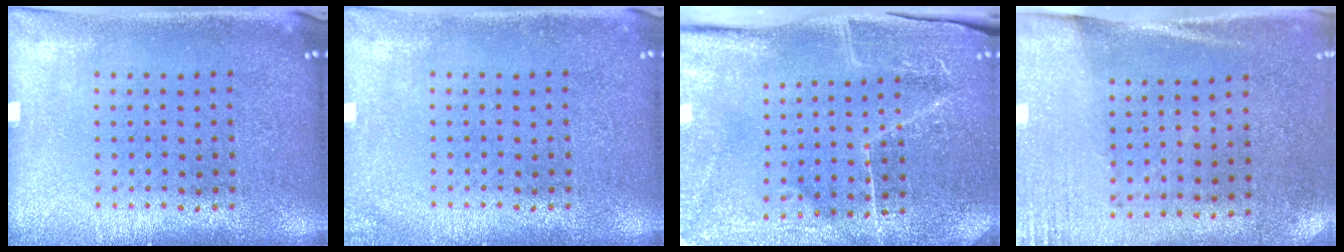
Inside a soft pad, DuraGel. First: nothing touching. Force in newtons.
{"total": 1.1, "press": 1.1, "slide": 0.1}
{"total": 3.8, "press": 3.8, "slide": 0.5}
{"total": 2.8, "press": 2.4, "slide": 1.4}